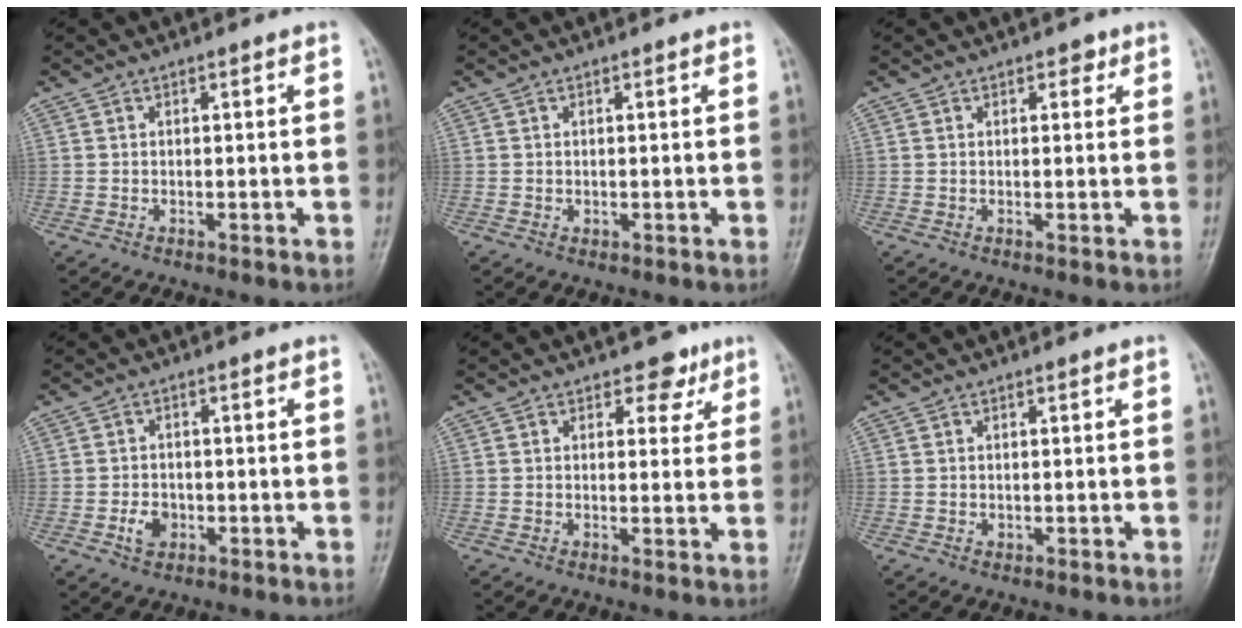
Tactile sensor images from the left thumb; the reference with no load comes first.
{"total": 0.6, "force": [0.1, 0.4, 0.5], "torque": [-0.004, -0.001, 0.004]}
{"total": 1.6, "force": [1.0, 0.9, 0.9], "torque": [0.000, -0.002, 0.009]}
{"total": 3.3, "force": [-1.2, 2.5, 1.9], "torque": [-0.024, 0.006, -0.019]}
{"total": 4.0, "force": [2.7, 2.6, 1.5], "torque": [0.011, -0.012, 0.033]}
{"total": 0.5, "force": [0.1, 0.3, 0.4], "torque": [-0.002, -0.001, 0.004]}